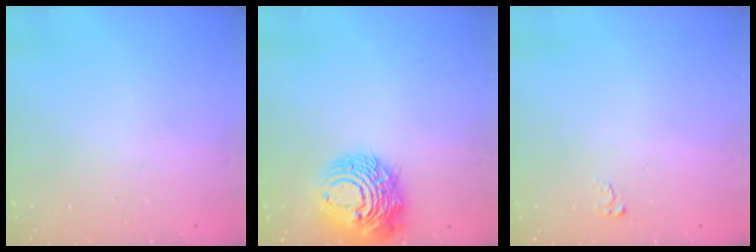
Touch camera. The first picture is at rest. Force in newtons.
{"total": 13.4, "press": 13.4, "slide": 1.5}
{"total": 2.5, "press": 2.5, "slide": 0.3}